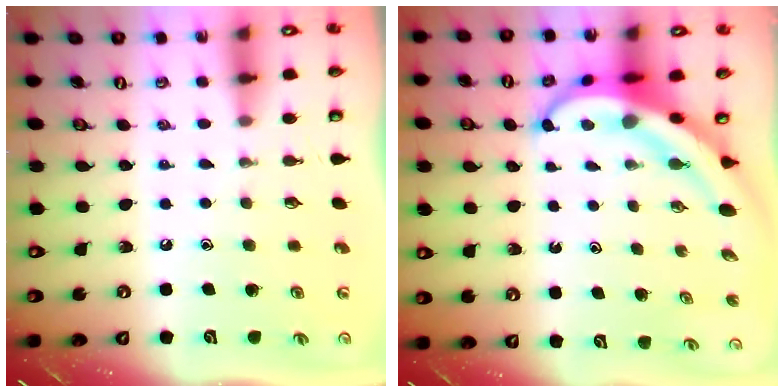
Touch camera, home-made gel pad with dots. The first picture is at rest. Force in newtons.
{"total": 7.4, "press": 7.2, "slide": 1.7}